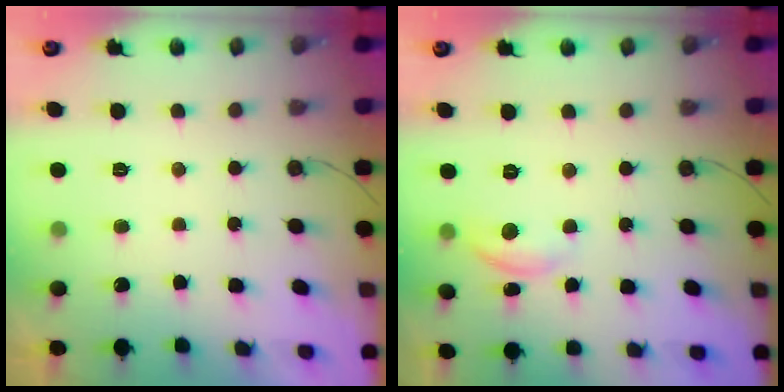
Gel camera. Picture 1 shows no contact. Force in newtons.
{"total": 5.9, "press": 5.9, "slide": 0.7}